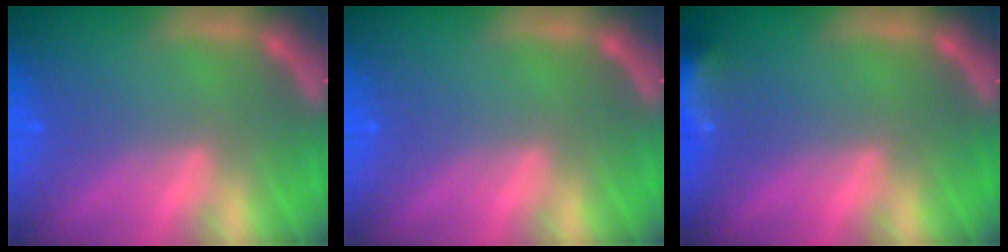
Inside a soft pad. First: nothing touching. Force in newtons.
{"total": 0.0}
{"total": 4.9}